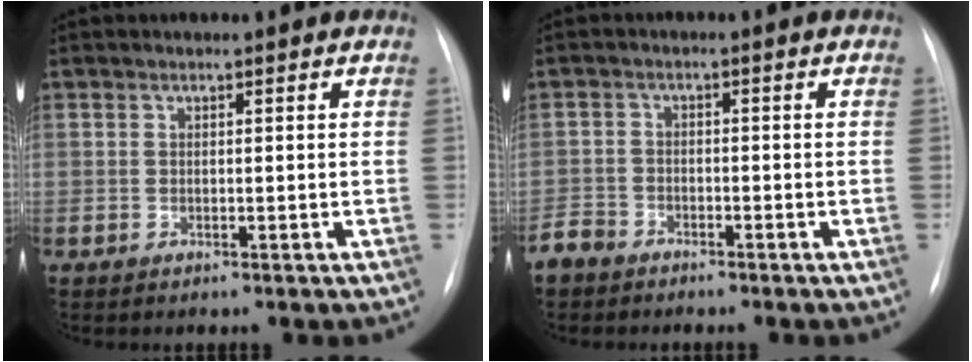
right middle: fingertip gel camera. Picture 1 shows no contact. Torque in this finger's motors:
{"motor_torque": [0.55, -0.50, 0.35, 0.06]}